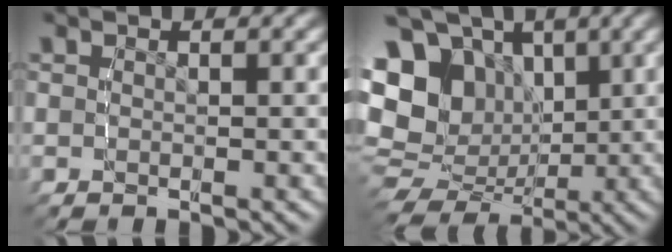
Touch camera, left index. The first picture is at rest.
{"total": 16.3, "force": [0.5, 13.6, 9.0], "torque": [-0.187, -0.057, 0.029]}